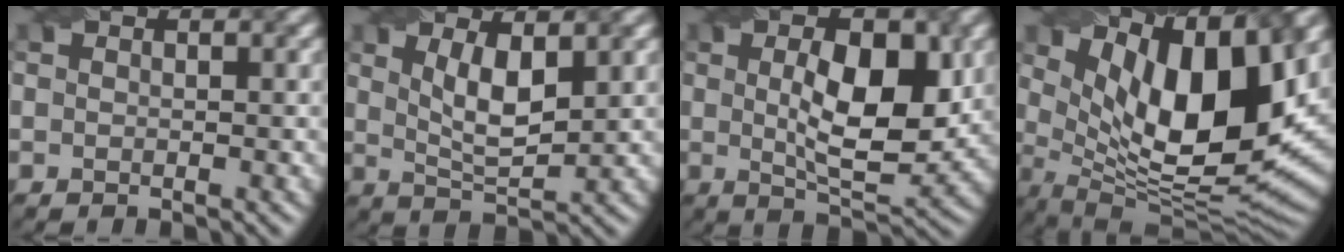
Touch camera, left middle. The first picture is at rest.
{"total": 4.0, "force": [1.4, 1.3, 3.5], "torque": [-0.073, -0.008, 0.029]}
{"total": 8.0, "force": [1.2, 3.2, 7.3], "torque": [-0.113, 0.001, 0.021]}
{"total": 13.6, "force": [5.2, 5.0, 11.5], "torque": [-0.186, -0.013, 0.094]}